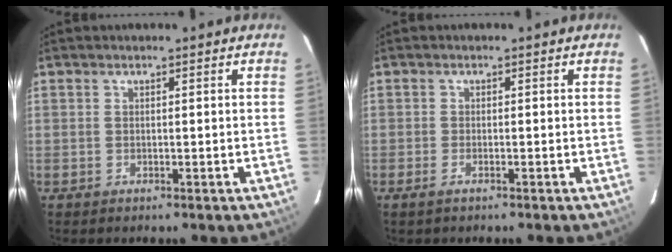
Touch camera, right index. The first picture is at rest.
{"total": 1.4, "force": [-1.0, 0.3, 0.9], "torque": [-0.023, -0.001, -0.019]}